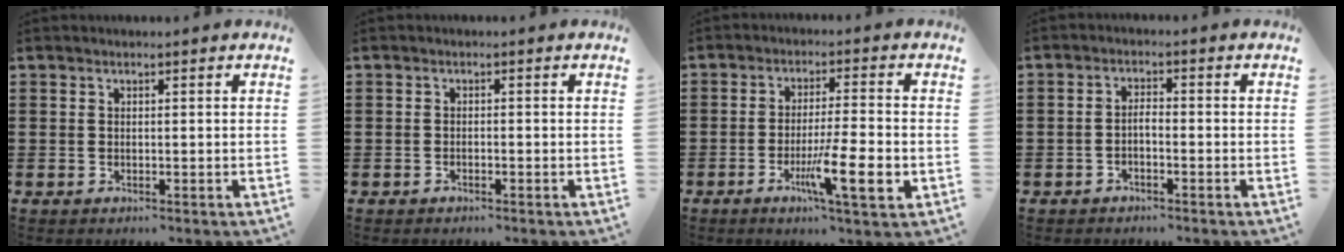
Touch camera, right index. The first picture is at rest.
{"total": 0.6, "force": [-0.6, 0.0, 0.3], "torque": [-0.007, -0.005, -0.010]}
{"total": 9.5, "force": [-3.2, 1.2, 8.9], "torque": [-0.156, -0.009, -0.054]}
{"total": 1.6, "force": [-1.0, 0.2, 1.2], "torque": [-0.026, 0.001, -0.020]}